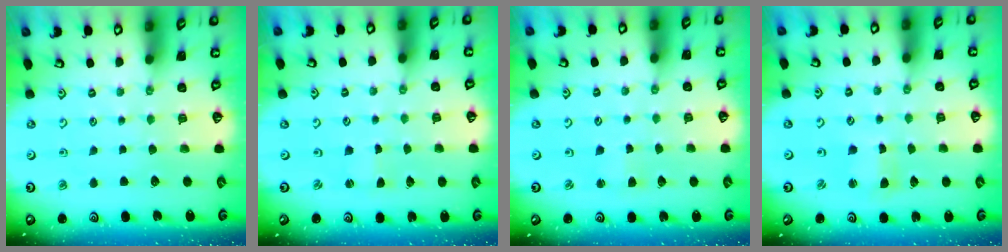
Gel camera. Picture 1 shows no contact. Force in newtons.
{"total": 0.7, "press": 0.7, "slide": 0.1}
{"total": 2.7, "press": 2.7, "slide": 0.2}
{"total": 2.6, "press": 2.5, "slide": 0.3}